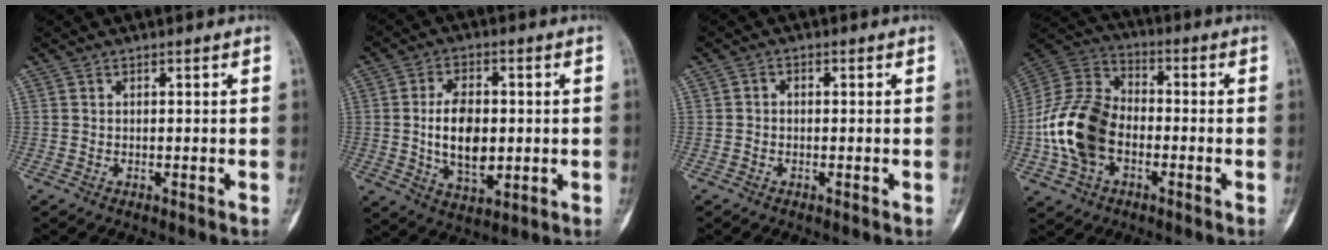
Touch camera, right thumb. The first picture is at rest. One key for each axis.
{"total": 11.0, "fx": -0.2, "fy": 6.4, "fz": 9.0, "tx": -0.138, "ty": -0.006, "tz": 0.002}
{"total": 1.1, "fx": -0.2, "fy": 0.9, "fz": 0.6, "tx": -0.004, "ty": 0.003, "tz": -0.009}
{"total": 16.2, "fx": -3.6, "fy": 11.0, "fz": 11.4, "tx": -0.221, "ty": 0.031, "tz": -0.073}